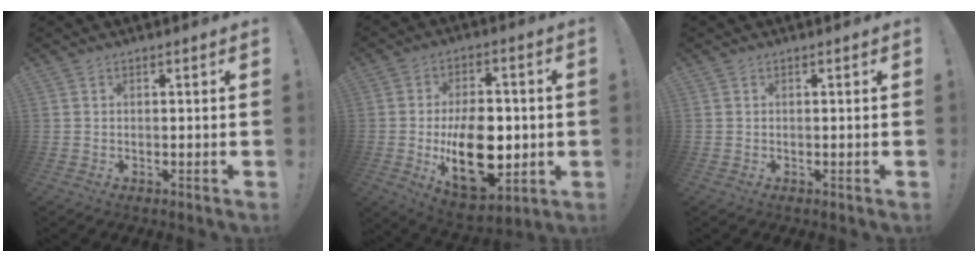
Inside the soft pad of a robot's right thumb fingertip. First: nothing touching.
{"total": 19.9, "force": [-2.7, 12.1, 15.6], "torque": [-0.245, -0.010, -0.035]}
{"total": 0.0}